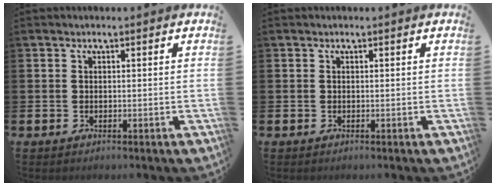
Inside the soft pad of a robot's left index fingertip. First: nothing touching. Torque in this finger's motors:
{"motor_torque": [-0.04, -0.12, -0.04, -0.01]}